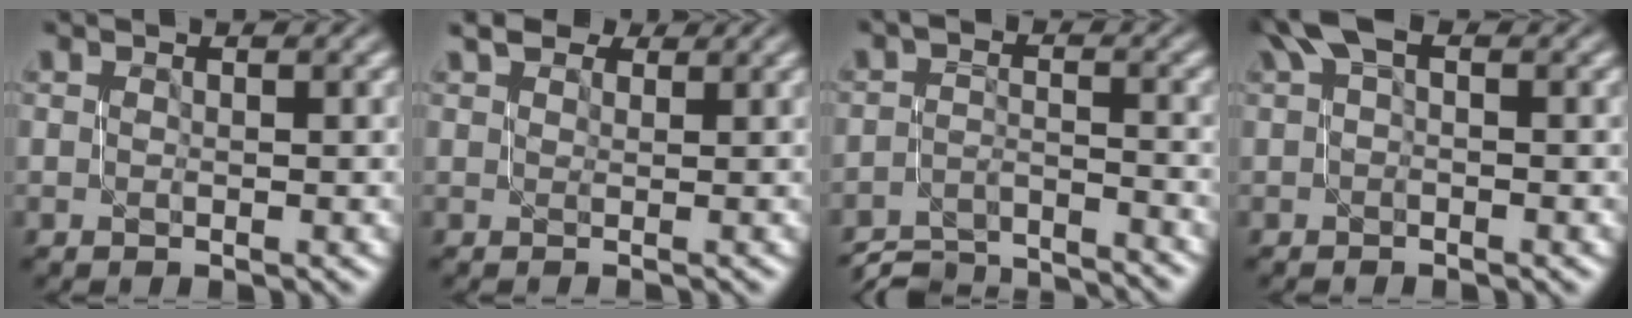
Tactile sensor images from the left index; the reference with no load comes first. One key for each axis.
{"total": 2.8, "fx": 2.4, "fy": 1.0, "fz": 1.1, "tx": -0.019, "ty": 0.009, "tz": 0.025}
{"total": 7.2, "fx": -7.0, "fy": 1.1, "fz": 1.4, "tx": -0.021, "ty": -0.008, "tz": -0.117}
{"total": 2.5, "fx": 1.2, "fy": 0.8, "fz": 2.1, "tx": -0.040, "ty": 0.008, "tz": 0.017}